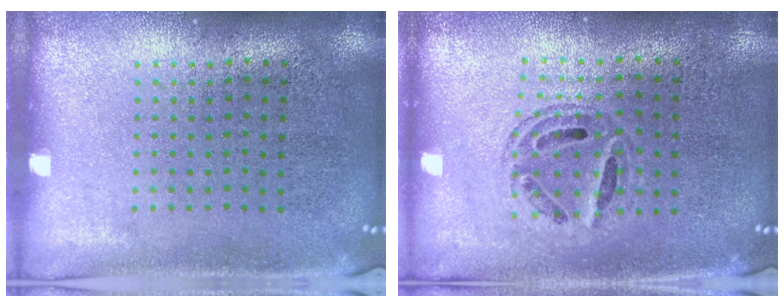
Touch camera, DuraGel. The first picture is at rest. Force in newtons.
{"total": 0.7, "press": 0.7, "slide": 0.1}